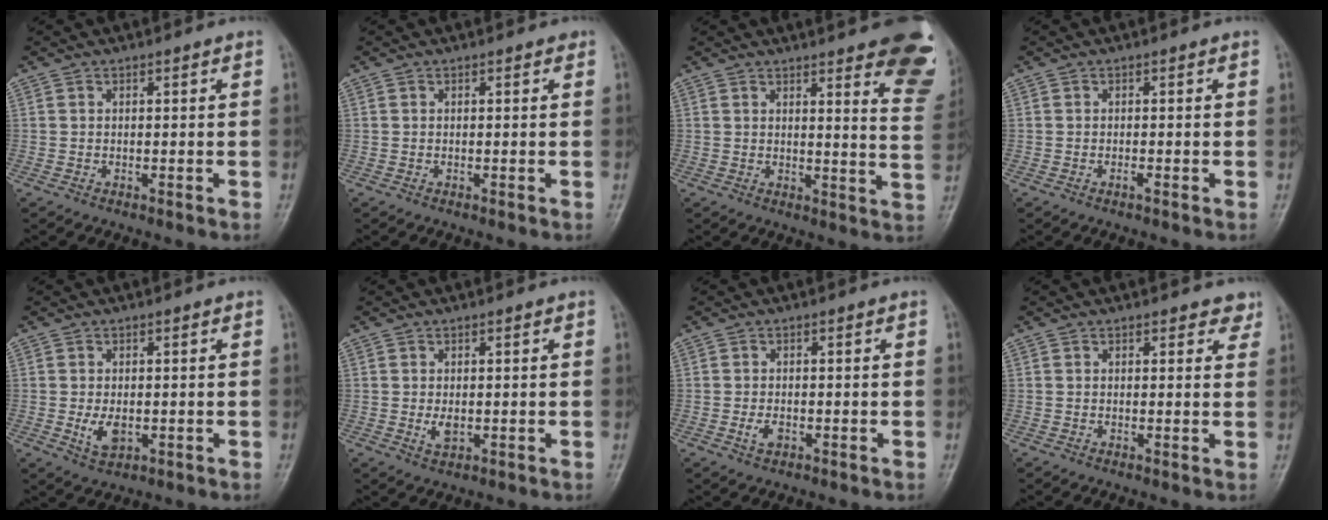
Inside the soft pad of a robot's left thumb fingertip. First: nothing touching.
{"total": 0.0}
{"total": 17.9, "force": [12.0, 4.0, 12.6], "torque": [-0.128, -0.063, 0.126]}
{"total": 0.6, "force": [-0.3, 0.1, 0.5], "torque": [-0.009, -0.001, -0.006]}
{"total": 3.9, "force": [-0.5, 2.4, 3.0], "torque": [-0.052, -0.007, -0.004]}
{"total": 2.4, "force": [0.0, 1.5, 1.9], "torque": [-0.032, -0.007, 0.004]}
{"total": 2.1, "force": [-0.7, 1.2, 1.5], "torque": [-0.031, -0.001, -0.013]}
{"total": 2.9, "force": [2.3, 1.5, 0.9], "torque": [0.020, -0.010, 0.016]}